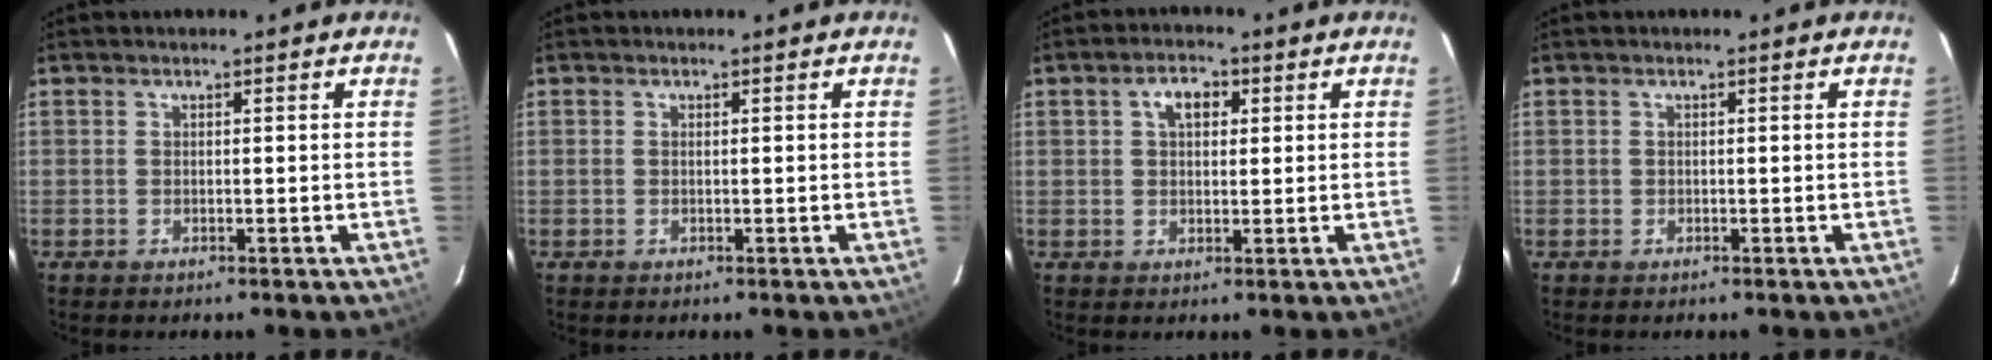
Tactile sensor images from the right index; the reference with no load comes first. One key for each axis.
{"total": 0.0}
{"total": 4.3, "fx": 1.4, "fy": 2.7, "fz": 3.0, "tx": -0.048, "ty": 0.015, "tz": 0.025}
{"total": 0.0}